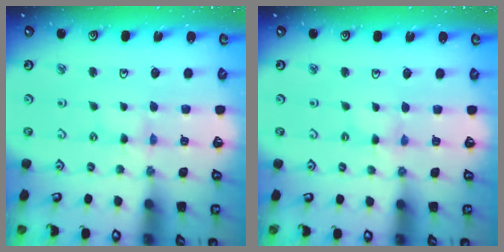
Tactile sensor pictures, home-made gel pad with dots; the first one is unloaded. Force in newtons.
{"total": 0.0}